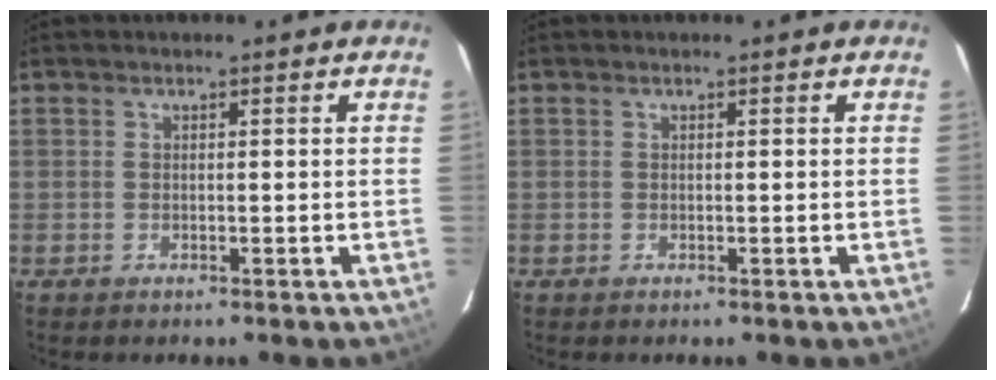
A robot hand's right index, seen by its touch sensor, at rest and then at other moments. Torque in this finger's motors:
{"motor_torque": [0.00, 0.00, 0.01, 0.00]}